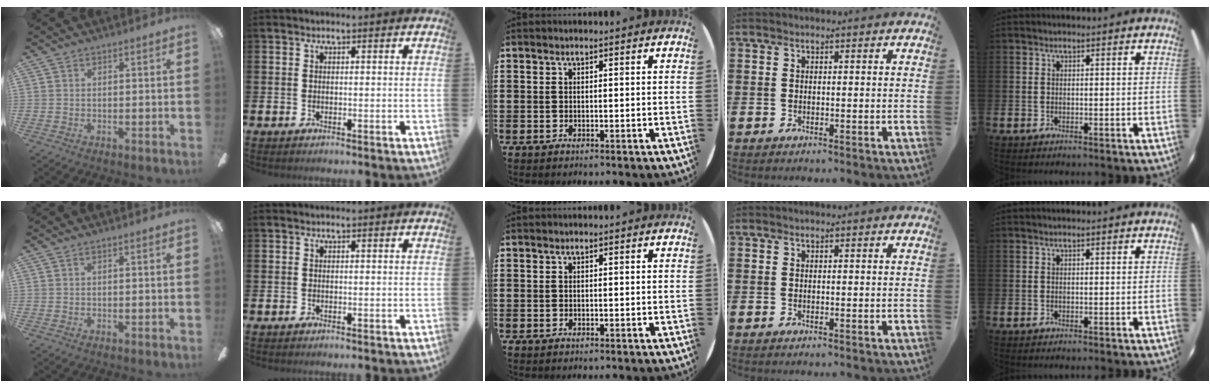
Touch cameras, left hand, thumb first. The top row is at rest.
{}